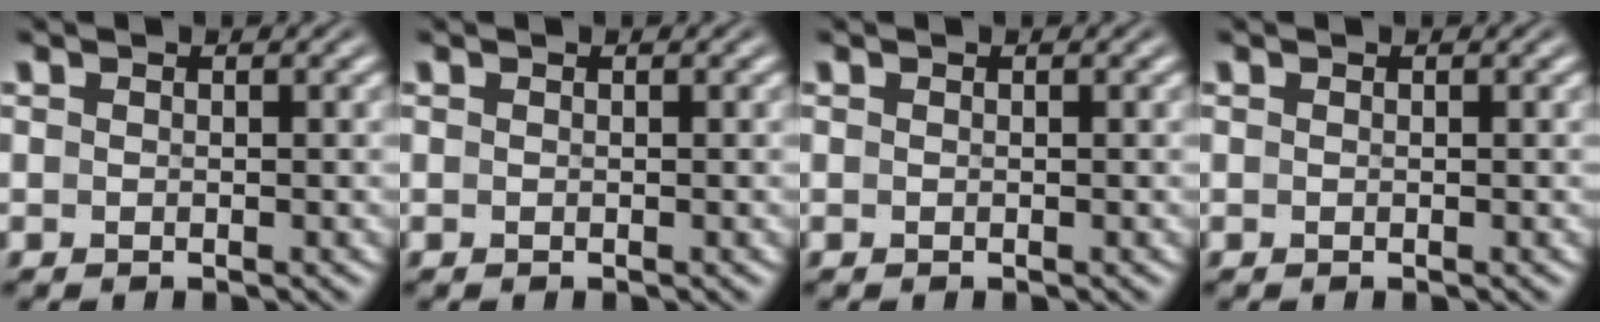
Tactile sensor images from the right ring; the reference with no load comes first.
{"total": 0.0}
{"total": 0.0}
{"total": 0.0}